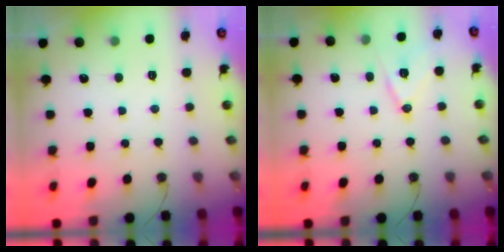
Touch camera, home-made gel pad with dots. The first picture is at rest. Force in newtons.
{"total": 11.4, "press": 10.9, "slide": 3.4}